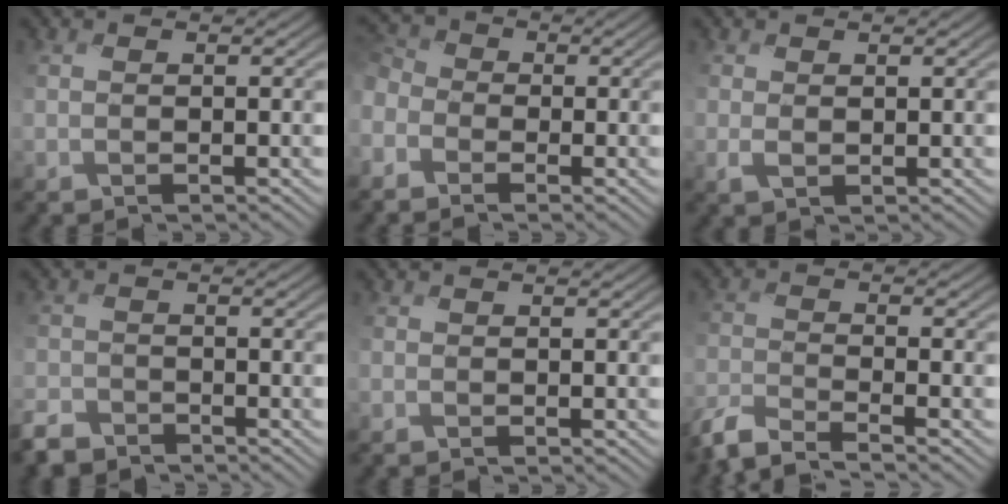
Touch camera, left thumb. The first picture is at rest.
{"total": 5.7, "force": [-2.4, 4.4, 2.8], "torque": [-0.103, -0.006, -0.054]}
{"total": 1.6, "force": [0.4, 1.1, 1.1], "torque": [-0.028, 0.001, 0.009]}
{"total": 4.0, "force": [-3.5, 1.8, 0.9], "torque": [-0.021, -0.009, -0.077]}
{"total": 0.6, "force": [-0.3, 0.5, 0.0], "torque": [-0.003, -0.005, -0.008]}
{"total": 6.1, "force": [-5.2, 1.1, 2.9], "torque": [-0.064, -0.011, -0.112]}